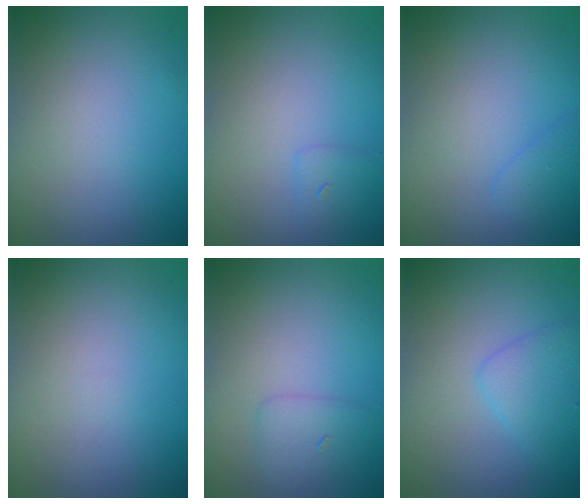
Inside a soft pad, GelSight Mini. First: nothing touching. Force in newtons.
{"total": 0.5, "press": 0.5, "slide": 0.0}
{"total": 1.3, "press": 1.3, "slide": 0.0}
{"total": 0.0}
{"total": 1.8, "press": 1.8, "slide": 0.1}
{"total": 2.5, "press": 2.5, "slide": 0.1}